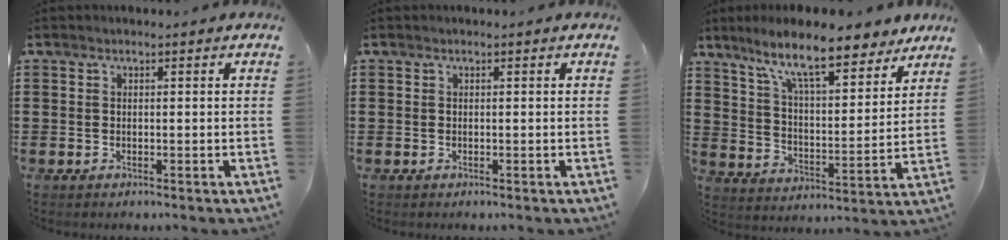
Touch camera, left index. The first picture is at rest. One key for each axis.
{"total": 0.0}
{"total": 11.5, "fx": 9.4, "fy": 1.8, "fz": 6.4, "tx": -0.147, "ty": -0.042, "tz": 0.162}